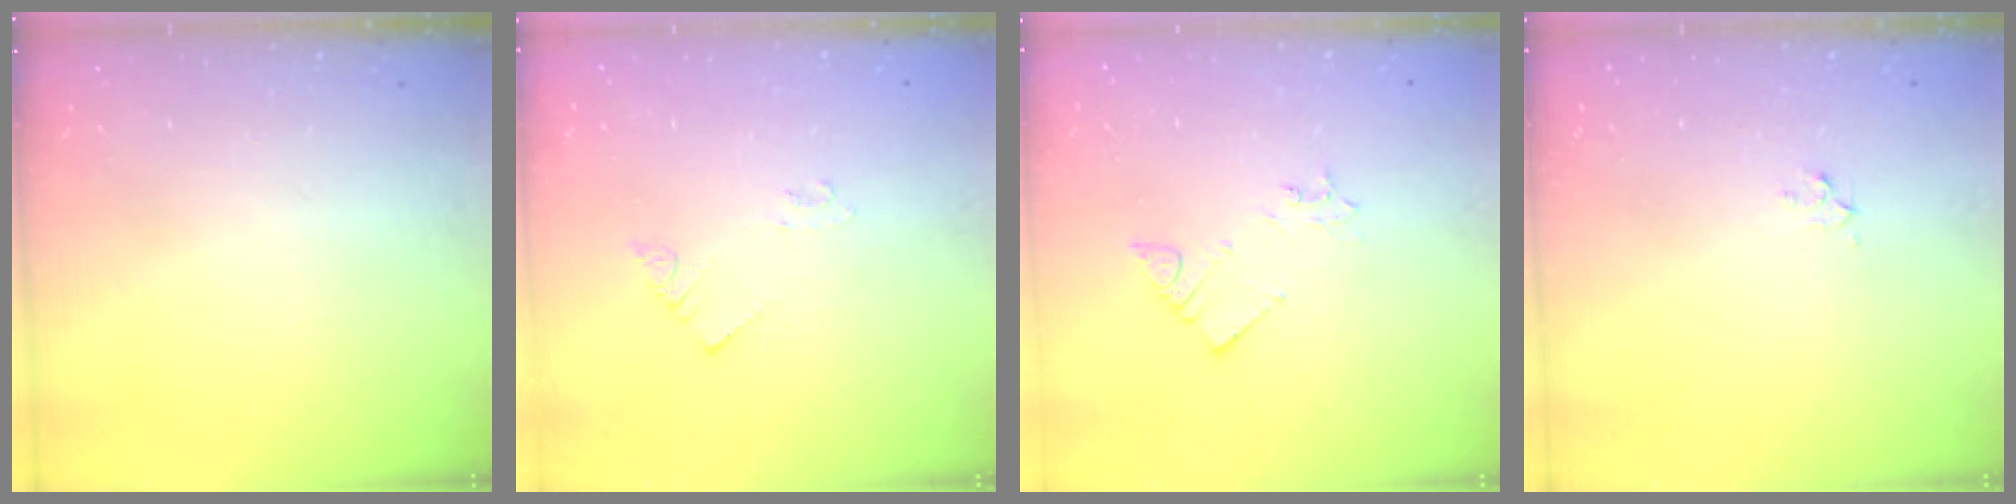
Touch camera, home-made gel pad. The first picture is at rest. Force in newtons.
{"total": 2.1, "press": 2.1, "slide": 0.3}
{"total": 2.8, "press": 2.7, "slide": 0.5}
{"total": 2.3, "press": 2.3, "slide": 0.2}